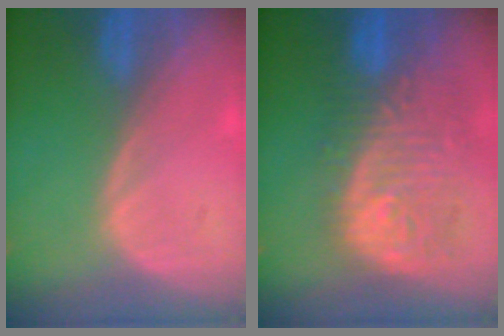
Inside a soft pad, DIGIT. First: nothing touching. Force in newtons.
{"total": 12.0, "press": 10.7, "slide": 5.5}